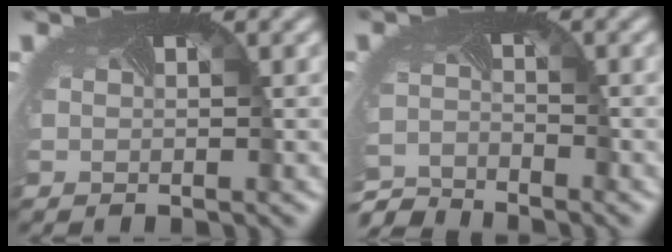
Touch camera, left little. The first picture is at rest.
{"total": 4.9, "force": [-4.9, 0.5, 0.4], "torque": [-0.020, -0.027, -0.096]}